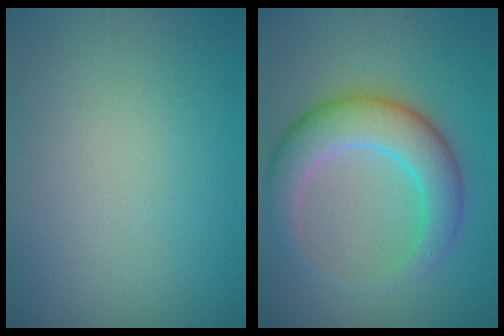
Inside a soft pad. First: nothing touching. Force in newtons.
{"total": 6.3, "press": 6.3, "slide": 0.5}